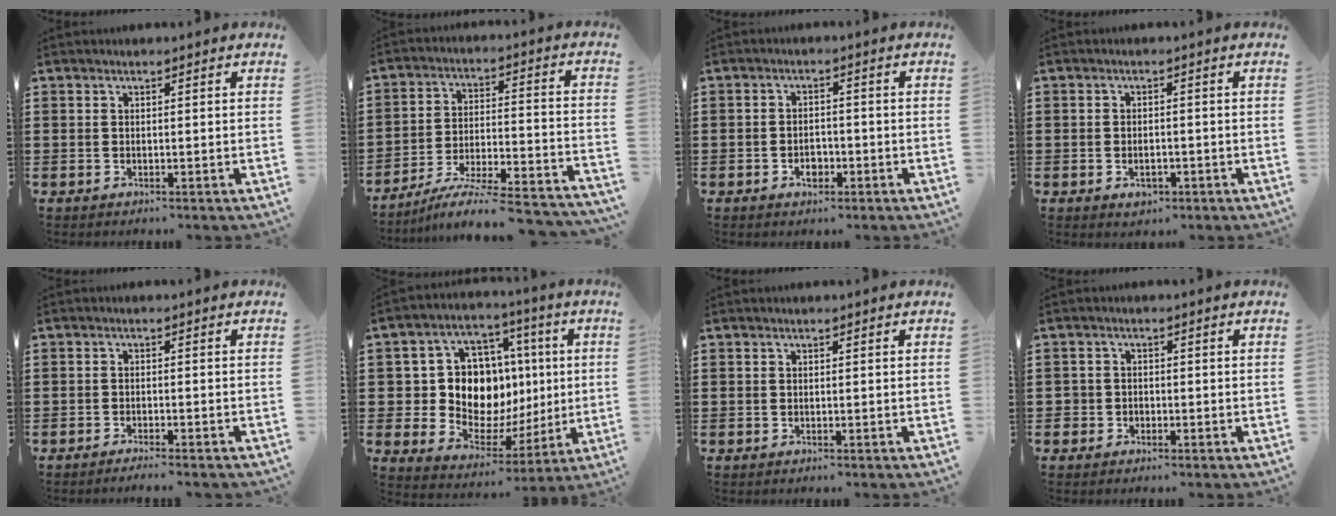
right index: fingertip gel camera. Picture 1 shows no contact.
{"total": 7.8, "force": [-6.9, 0.1, 3.7], "torque": [-0.064, -0.006, -0.138]}
{"total": 2.7, "force": [-1.2, 1.7, 1.7], "torque": [-0.025, 0.000, -0.024]}
{"total": 2.3, "force": [-0.9, 1.3, 1.6], "torque": [-0.032, 0.002, -0.018]}
{"total": 1.5, "force": [-1.4, -0.2, 0.4], "torque": [-0.008, 0.002, -0.028]}
{"total": 11.9, "force": [1.6, 9.8, 6.5], "torque": [-0.136, 0.000, 0.039]}
{"total": 0.0}
{"total": 1.6, "force": [-0.8, 1.4, 0.0], "torque": [-0.006, 0.003, -0.020]}